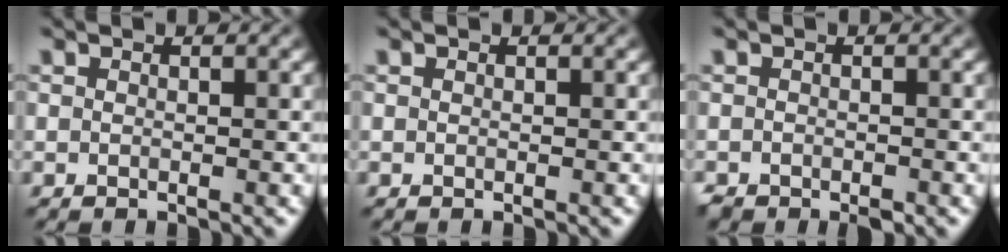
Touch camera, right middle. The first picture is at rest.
{"total": 0.0}
{"total": 1.5, "force": [-1.3, 0.6, 0.4], "torque": [-0.006, -0.004, -0.025]}